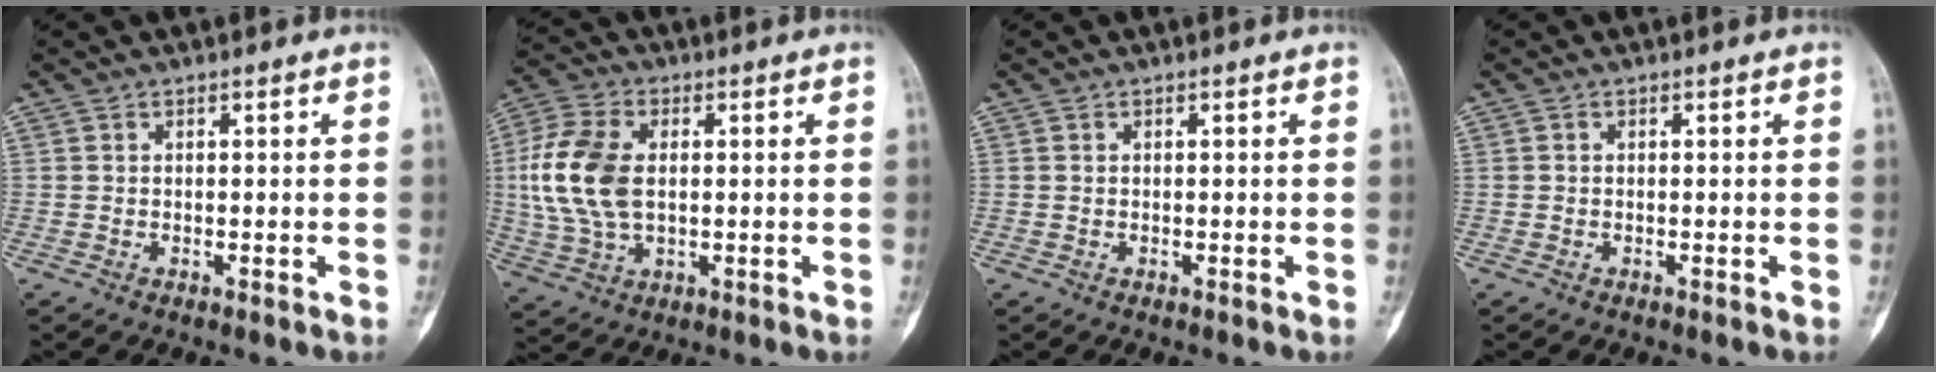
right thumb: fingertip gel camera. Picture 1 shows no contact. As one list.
[{"total": 13.9, "force": [1.1, 8.5, 10.9], "torque": [-0.236, 0.007, 0.023]}, {"total": 0.0}, {"total": 0.0}]